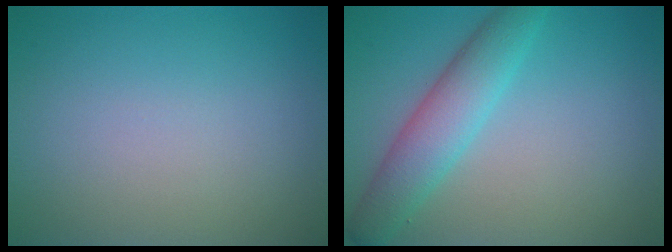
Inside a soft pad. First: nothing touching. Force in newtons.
{"total": 4.6, "press": 4.6, "slide": 0.0}